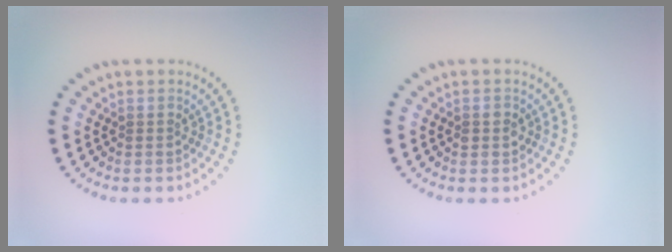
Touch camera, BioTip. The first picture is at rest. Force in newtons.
{"total": 1.5, "press": 1.5, "slide": 0.1}